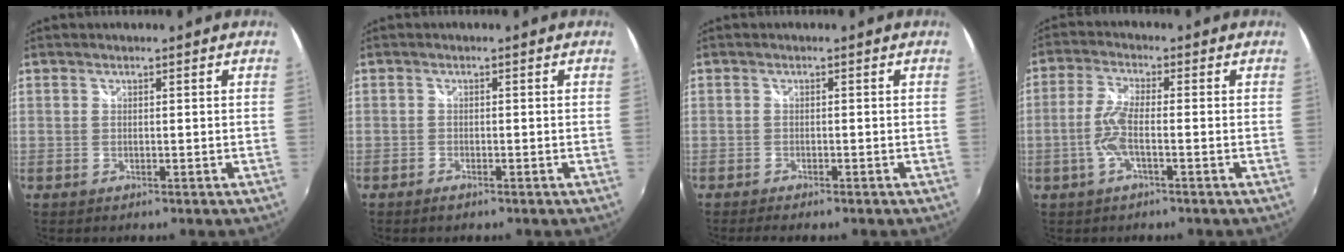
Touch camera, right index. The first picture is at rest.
{"total": 1.3, "force": [-1.1, 0.6, 0.6], "torque": [-0.015, -0.001, -0.021]}
{"total": 3.1, "force": [-2.6, 0.5, 1.6], "torque": [-0.038, -0.018, -0.045]}
{"total": 5.7, "force": [-1.7, 1.0, 5.3], "torque": [-0.119, 0.003, -0.036]}